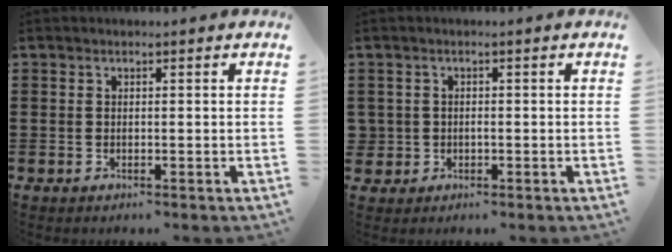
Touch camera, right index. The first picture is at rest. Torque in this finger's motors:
{"motor_torque": [0.02, 0.09, 0.01, 0.01]}